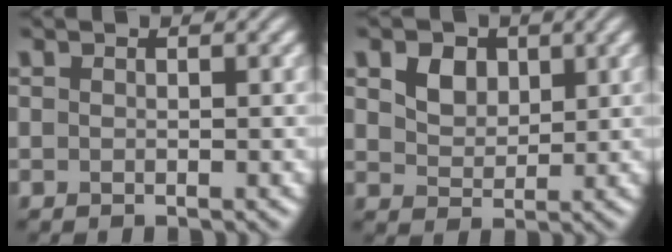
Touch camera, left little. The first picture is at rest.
{"total": 3.2, "force": [1.5, 2.3, 1.7], "torque": [-0.038, -0.002, 0.021]}